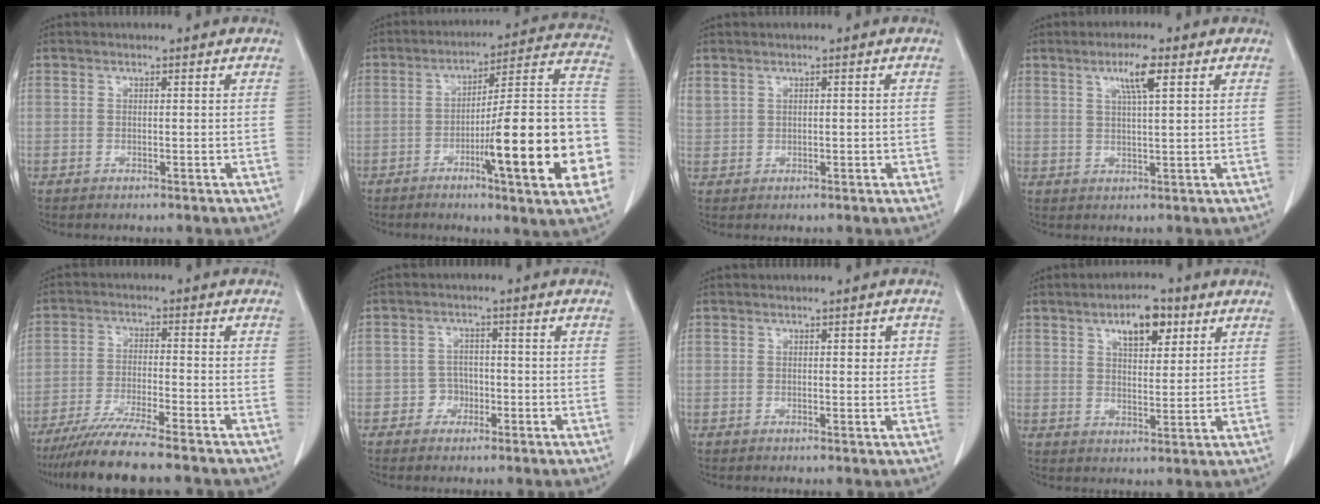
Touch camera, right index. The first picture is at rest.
{"total": 21.5, "force": [-6.2, 1.6, 20.5], "torque": [-0.214, 0.013, -0.087]}
{"total": 2.6, "force": [1.1, 1.6, 1.8], "torque": [-0.044, 0.017, 0.036]}
{"total": 4.9, "force": [2.4, 0.2, 4.2], "torque": [-0.075, 0.001, 0.041]}
{"total": 11.7, "force": [-9.9, -0.1, 6.1], "torque": [-0.093, -0.031, -0.161]}
{"total": 2.6, "force": [-1.2, 2.2, 0.5], "torque": [0.000, 0.012, -0.022]}
{"total": 2.1, "force": [0.5, 1.0, 1.8], "torque": [-0.016, 0.005, 0.004]}
{"total": 7.2, "force": [3.9, 2.9, 5.3], "torque": [-0.085, 0.004, 0.062]}